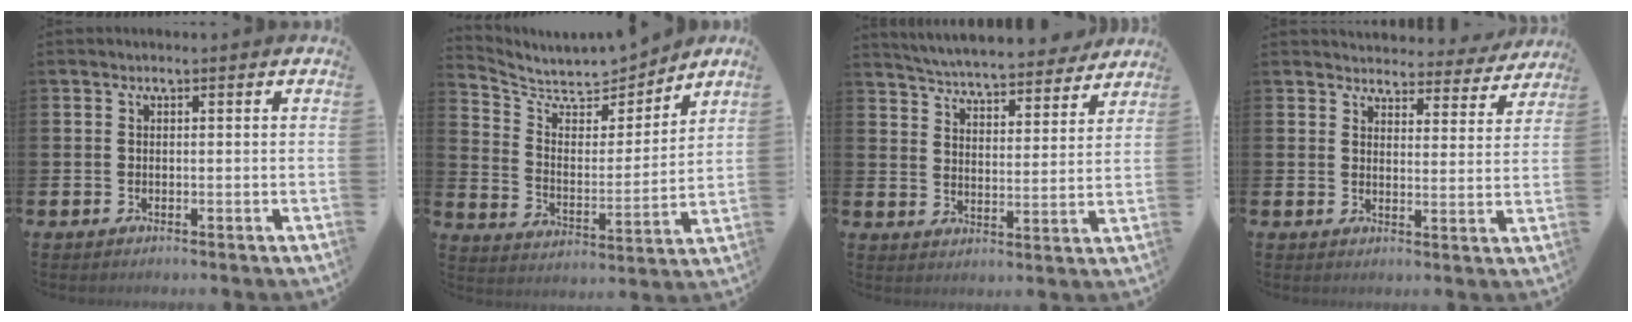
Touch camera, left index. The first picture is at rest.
{"total": 7.2, "force": [6.7, 2.3, 1.6], "torque": [-0.076, -0.055, 0.116]}
{"total": 5.6, "force": [5.5, 0.5, 0.9], "torque": [-0.042, -0.046, 0.094]}
{"total": 3.9, "force": [3.8, 1.0, 0.2], "torque": [-0.013, -0.029, 0.064]}